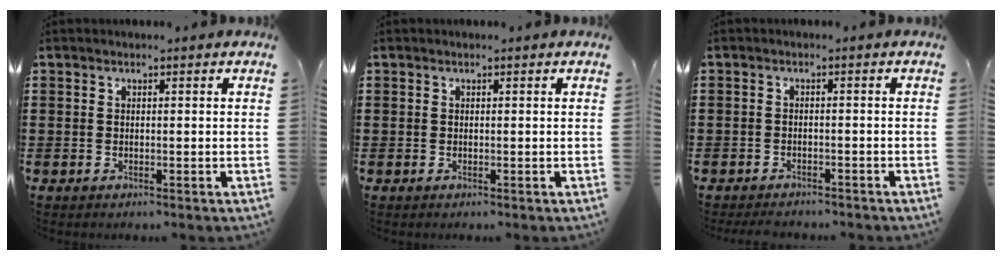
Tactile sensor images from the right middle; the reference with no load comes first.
{"total": 0.0}
{"total": 1.8, "force": [-1.8, 0.4, 0.0], "torque": [-0.005, 0.001, -0.040]}